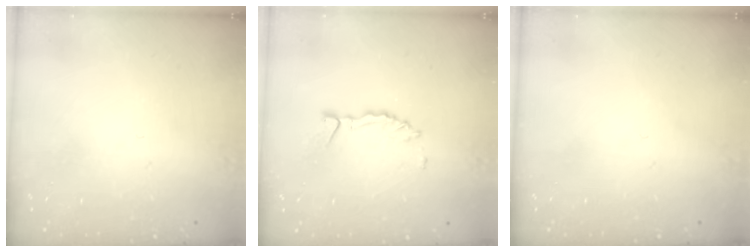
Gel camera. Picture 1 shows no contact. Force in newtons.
{"total": 2.9, "press": 2.9, "slide": 0.3}
{"total": 0.0}